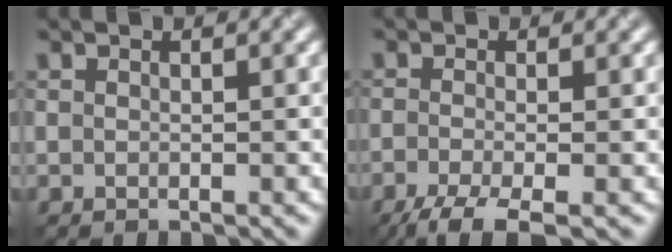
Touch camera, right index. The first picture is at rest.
{"total": 4.2, "force": [-2.8, 1.0, 3.0], "torque": [-0.056, -0.007, -0.062]}